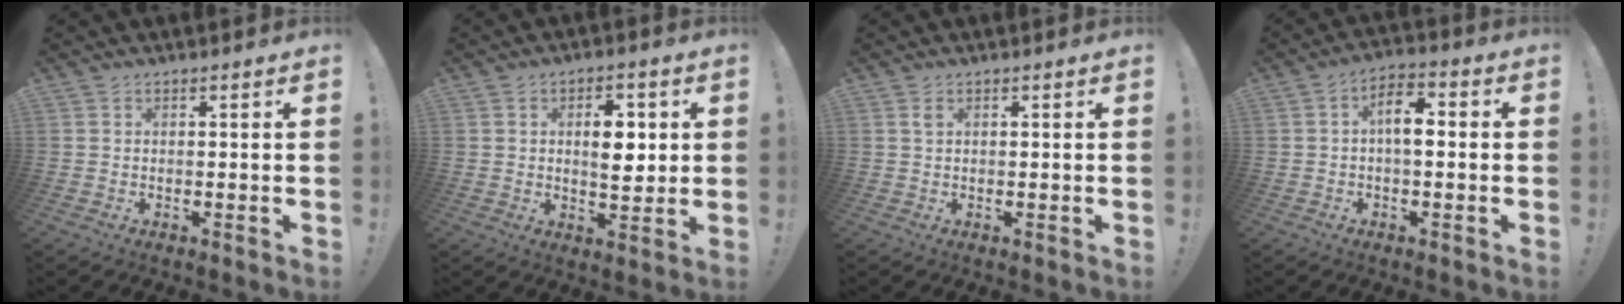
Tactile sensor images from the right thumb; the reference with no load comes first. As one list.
[{"total": 7.8, "force": [1.5, 4.5, 6.3], "torque": [-0.074, -0.005, 0.018]}, {"total": 1.0, "force": [0.5, 0.5, 0.8], "torque": [-0.014, 0.000, 0.008]}, {"total": 7.2, "force": [0.2, 3.8, 6.1], "torque": [-0.086, 0.006, 0.001]}]